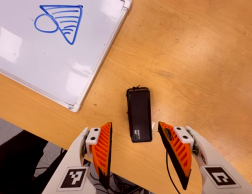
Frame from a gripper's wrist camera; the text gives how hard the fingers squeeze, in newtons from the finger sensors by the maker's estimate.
{"total": 0.0}